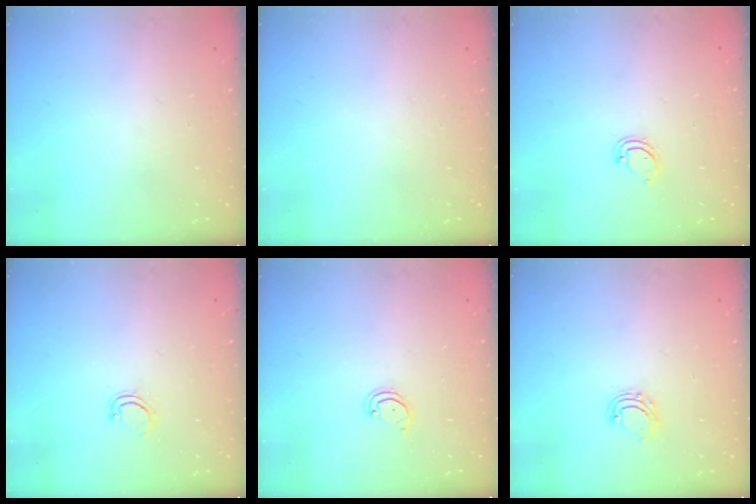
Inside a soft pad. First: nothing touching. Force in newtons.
{"total": 0.0}
{"total": 3.6, "press": 3.6, "slide": 0.5}
{"total": 3.4, "press": 3.4, "slide": 0.3}
{"total": 2.6, "press": 2.6, "slide": 0.2}
{"total": 6.2, "press": 6.1, "slide": 0.5}